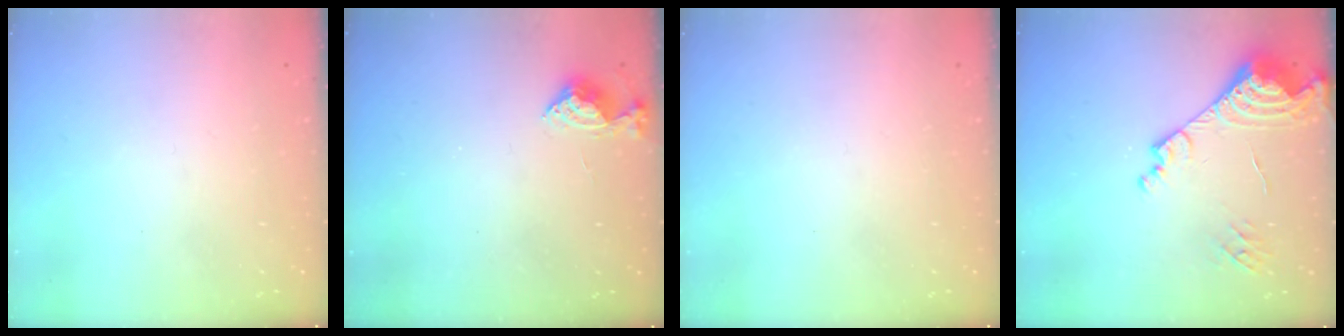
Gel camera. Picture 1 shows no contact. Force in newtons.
{"total": 5.3, "press": 5.3, "slide": 0.7}
{"total": 0.0}
{"total": 16.4, "press": 16.3, "slide": 2.0}